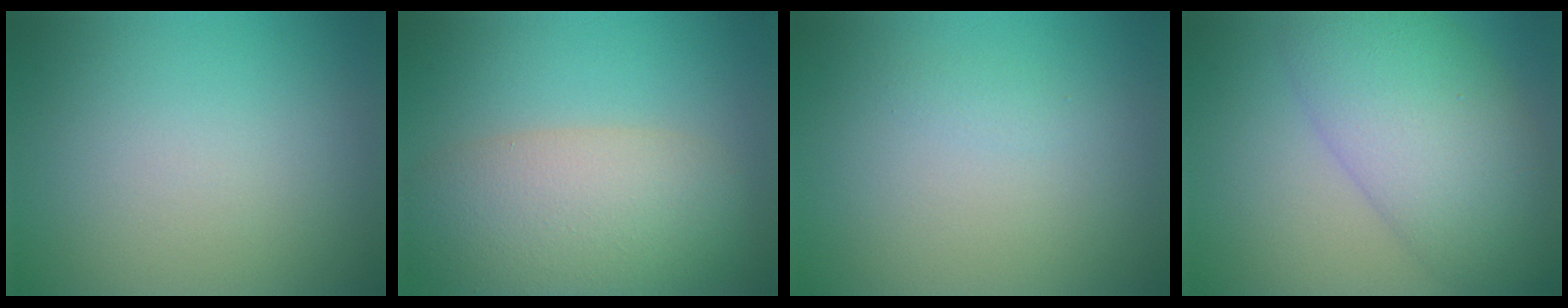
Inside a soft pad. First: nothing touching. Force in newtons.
{"total": 7.7, "press": 7.7, "slide": 0.3}
{"total": 0.6, "press": 0.6, "slide": 0.0}
{"total": 9.7, "press": 9.7, "slide": 0.3}